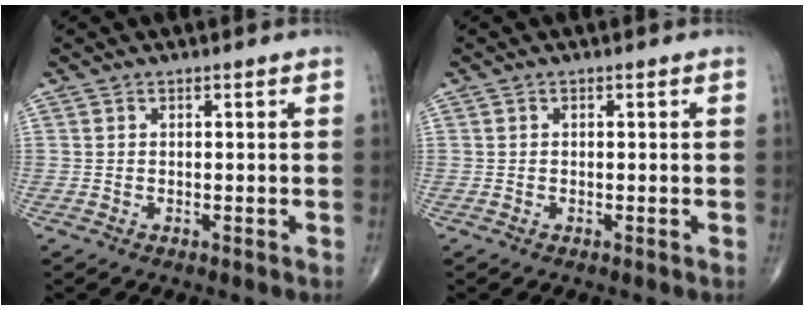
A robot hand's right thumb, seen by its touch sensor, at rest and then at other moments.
{"total": 0.0}